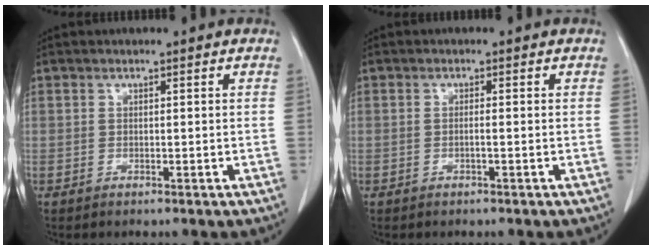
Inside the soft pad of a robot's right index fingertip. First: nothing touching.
{"total": 0.8, "force": [-0.2, 0.0, 0.8], "torque": [-0.016, 0.001, -0.002]}